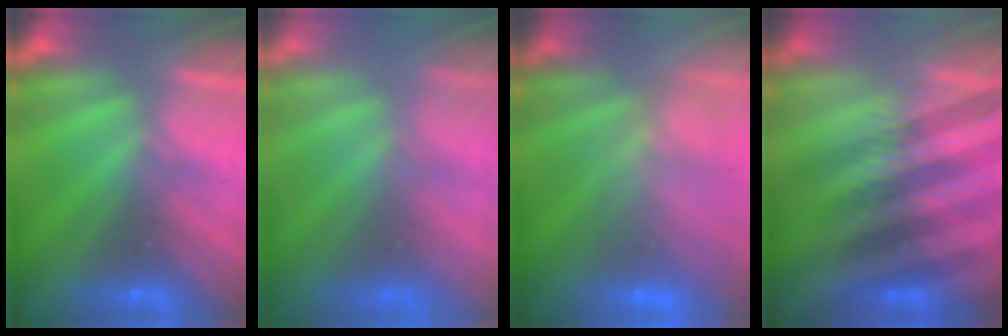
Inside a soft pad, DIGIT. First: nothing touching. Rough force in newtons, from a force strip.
{"total": 7.4}
{"total": 9.6}
{"total": 3.6}